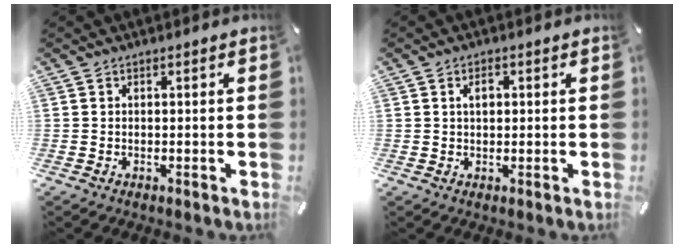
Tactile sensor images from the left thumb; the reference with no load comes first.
{"total": 2.5, "force": [0.6, 1.5, 1.9], "torque": [-0.033, 0.004, 0.007]}